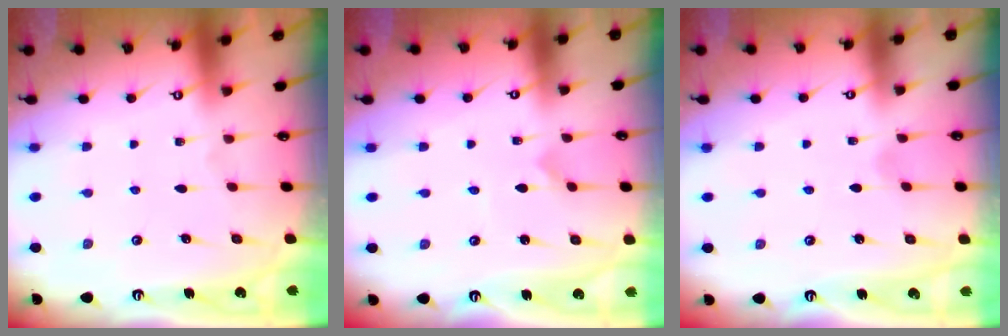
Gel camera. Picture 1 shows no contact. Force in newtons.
{"total": 0.0}
{"total": 1.0, "press": 1.0, "slide": 0.2}